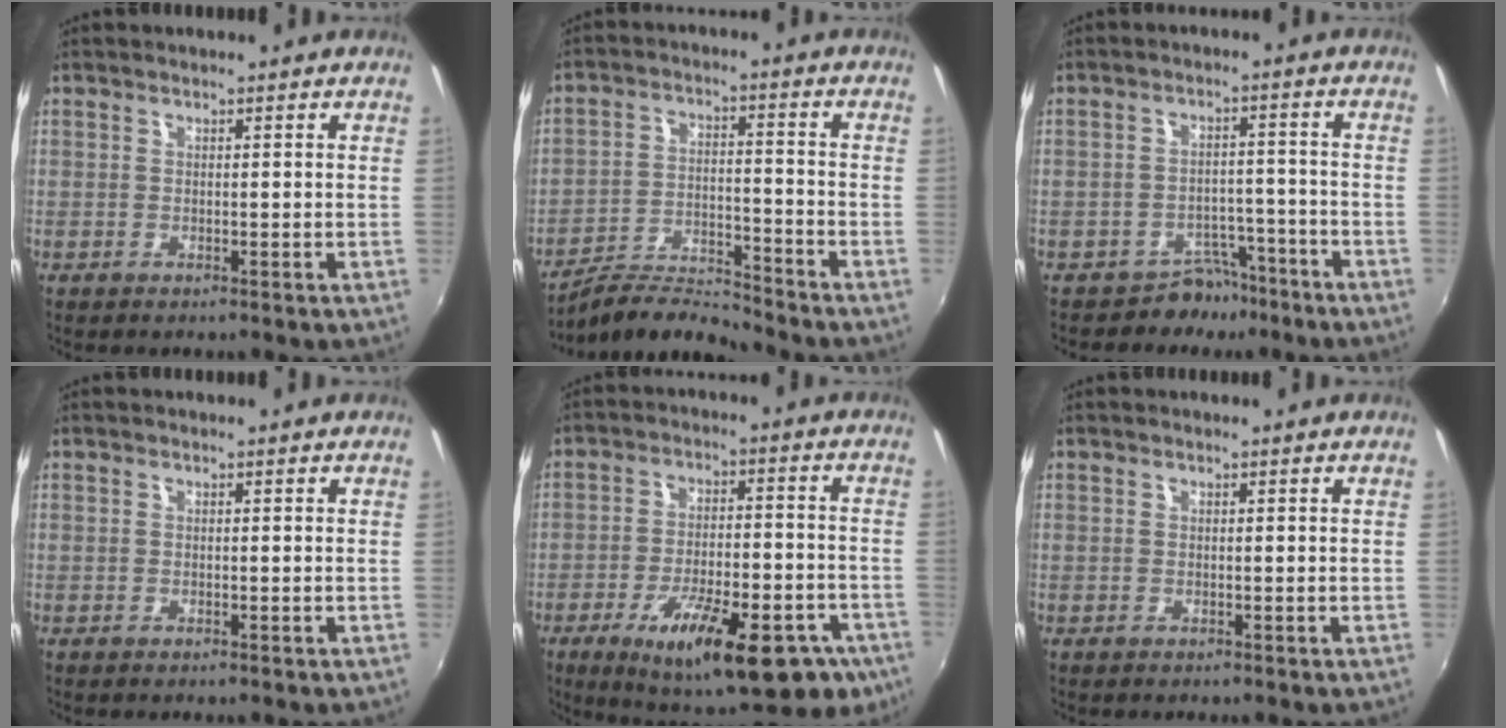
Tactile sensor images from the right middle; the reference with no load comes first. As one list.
[{"total": 8.4, "force": [-8.4, -0.3, 1.0], "torque": [-0.031, 0.008, -0.158]}, {"total": 5.7, "force": [-4.5, 3.4, 0.2], "torque": [-0.002, 0.026, -0.066]}, {"total": 0.0}, {"total": 23.9, "force": [-12.9, 8.5, 18.2], "torque": [-0.286, -0.035, -0.172]}, {"total": 0.0}]